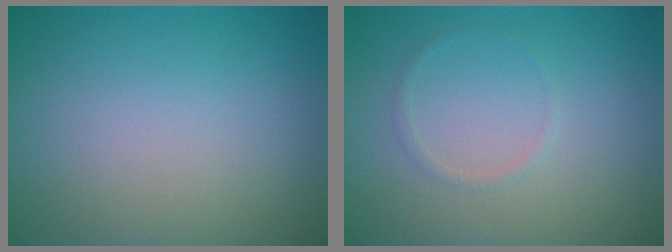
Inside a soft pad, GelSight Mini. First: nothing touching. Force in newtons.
{"total": 0.7, "press": 0.7, "slide": 0.0}